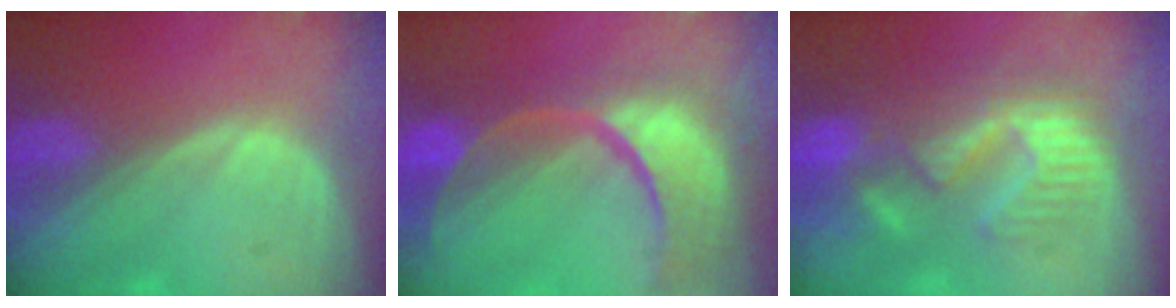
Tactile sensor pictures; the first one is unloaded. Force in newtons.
{"total": 14.0, "press": 11.1, "slide": 8.4}
{"total": 11.0, "press": 9.8, "slide": 5.0}